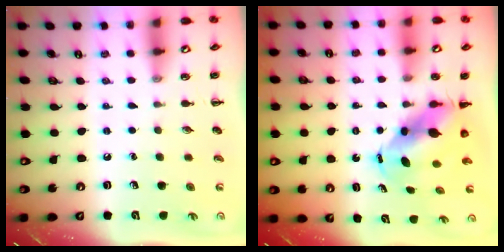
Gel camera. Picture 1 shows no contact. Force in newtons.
{"total": 7.2, "press": 6.9, "slide": 2.0}